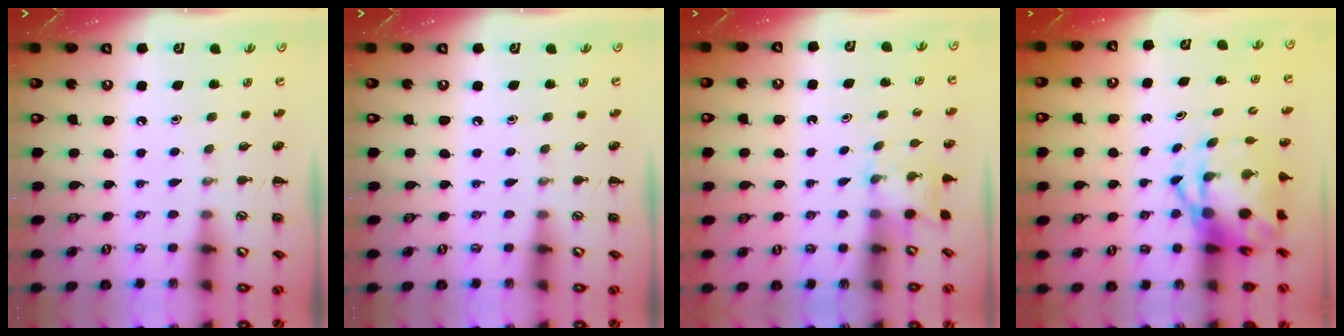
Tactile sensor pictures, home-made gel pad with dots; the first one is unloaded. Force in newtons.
{"total": 0.0}
{"total": 2.6, "press": 2.5, "slide": 0.9}
{"total": 6.6, "press": 6.3, "slide": 1.6}